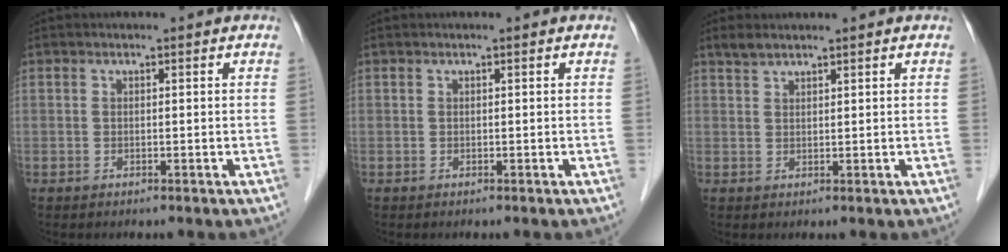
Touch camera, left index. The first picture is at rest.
{"total": 0.0}
{"total": 1.8, "force": [1.6, 0.2, 0.6], "torque": [-0.016, 0.010, 0.038]}